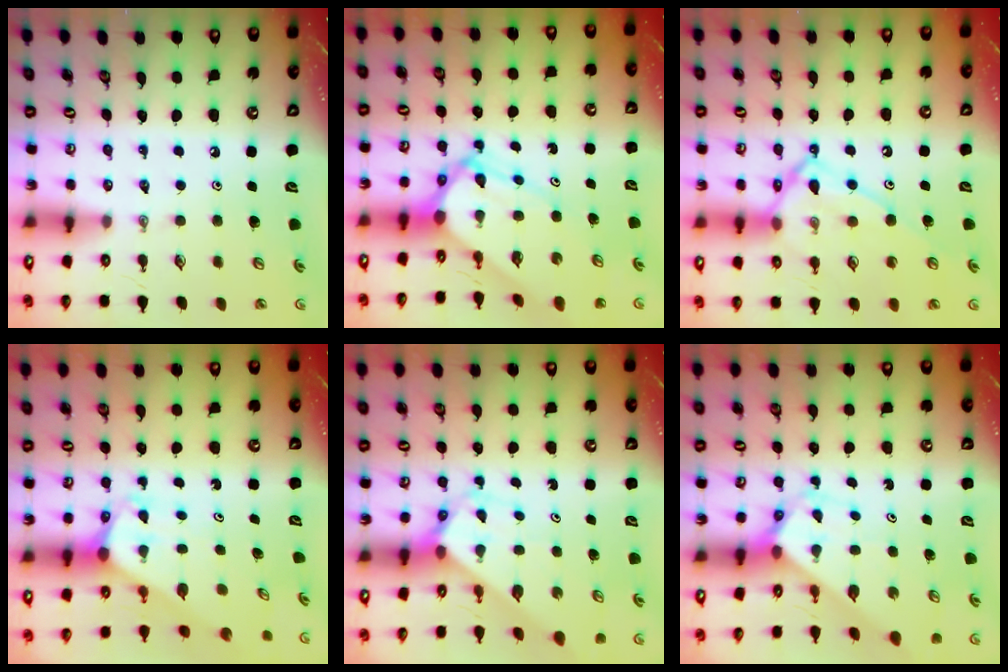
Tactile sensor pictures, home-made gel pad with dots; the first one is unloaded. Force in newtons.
{"total": 9.0, "press": 8.9, "slide": 0.9}
{"total": 15.7, "press": 15.6, "slide": 1.3}
{"total": 1.8, "press": 1.8, "slide": 0.1}
{"total": 2.8, "press": 2.8, "slide": 0.2}
{"total": 2.8, "press": 2.8, "slide": 0.2}